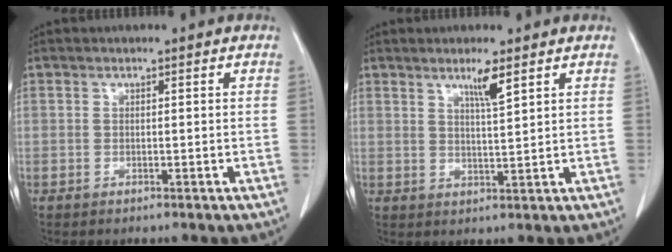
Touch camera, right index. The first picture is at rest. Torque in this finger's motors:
{"motor_torque": [0.07, 0.06, 0.05, 0.06]}